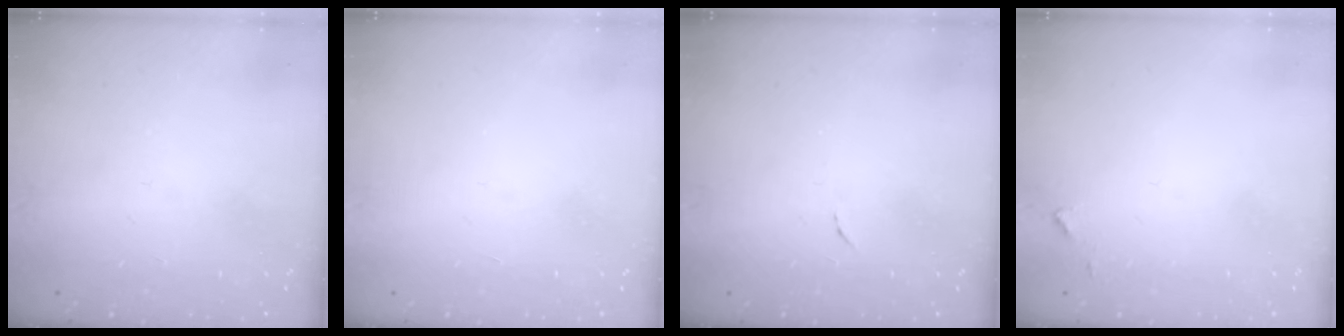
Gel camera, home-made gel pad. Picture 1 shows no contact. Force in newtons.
{"total": 1.6, "press": 1.6, "slide": 0.1}
{"total": 4.2, "press": 4.2, "slide": 0.3}
{"total": 4.3, "press": 4.2, "slide": 0.5}